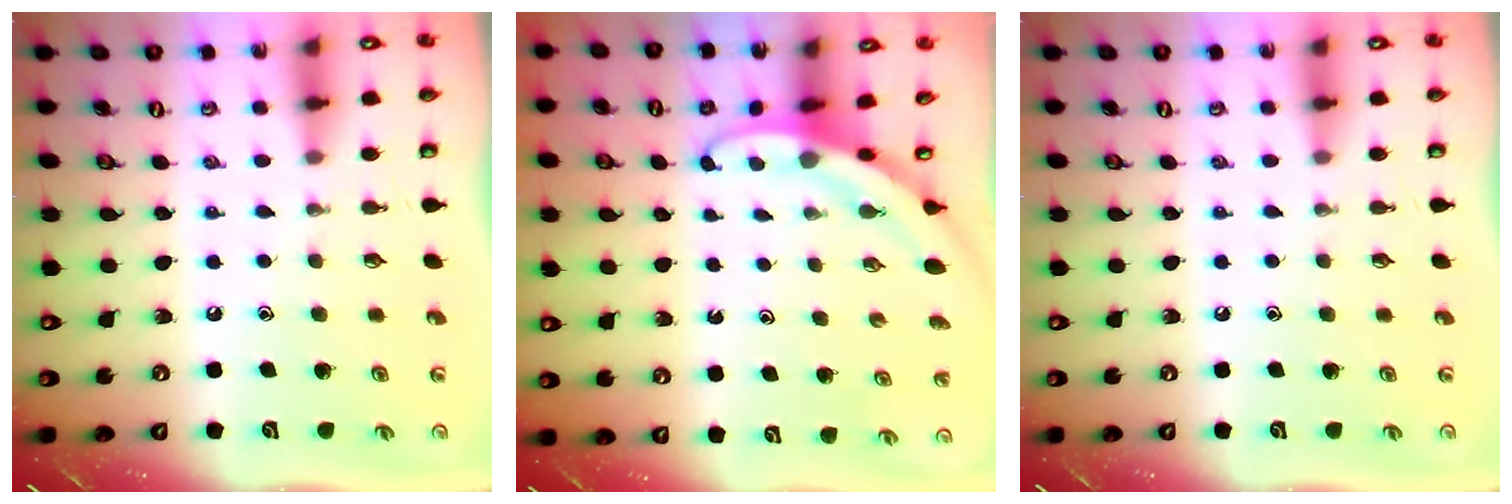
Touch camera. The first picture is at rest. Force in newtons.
{"total": 2.9, "press": 2.9, "slide": 0.2}
{"total": 0.0}